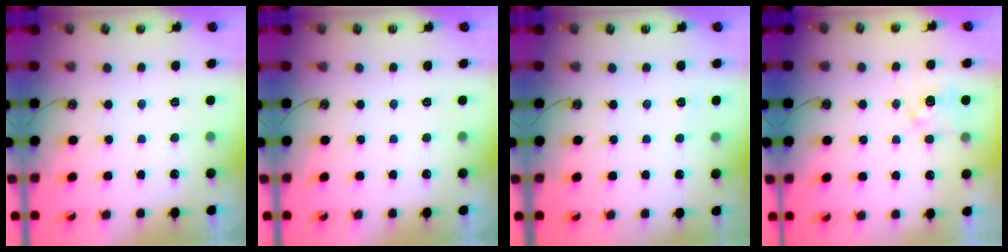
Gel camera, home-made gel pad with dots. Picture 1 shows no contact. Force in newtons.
{"total": 0.0}
{"total": 2.1, "press": 2.1, "slide": 0.3}
{"total": 5.4, "press": 5.4, "slide": 0.5}